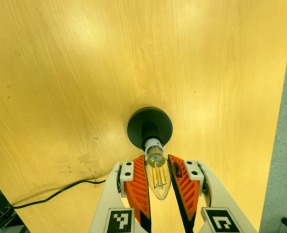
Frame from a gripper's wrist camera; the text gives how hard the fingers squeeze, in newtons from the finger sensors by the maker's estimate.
{"total": 8.4, "left": 7.4, "right": 9.5}